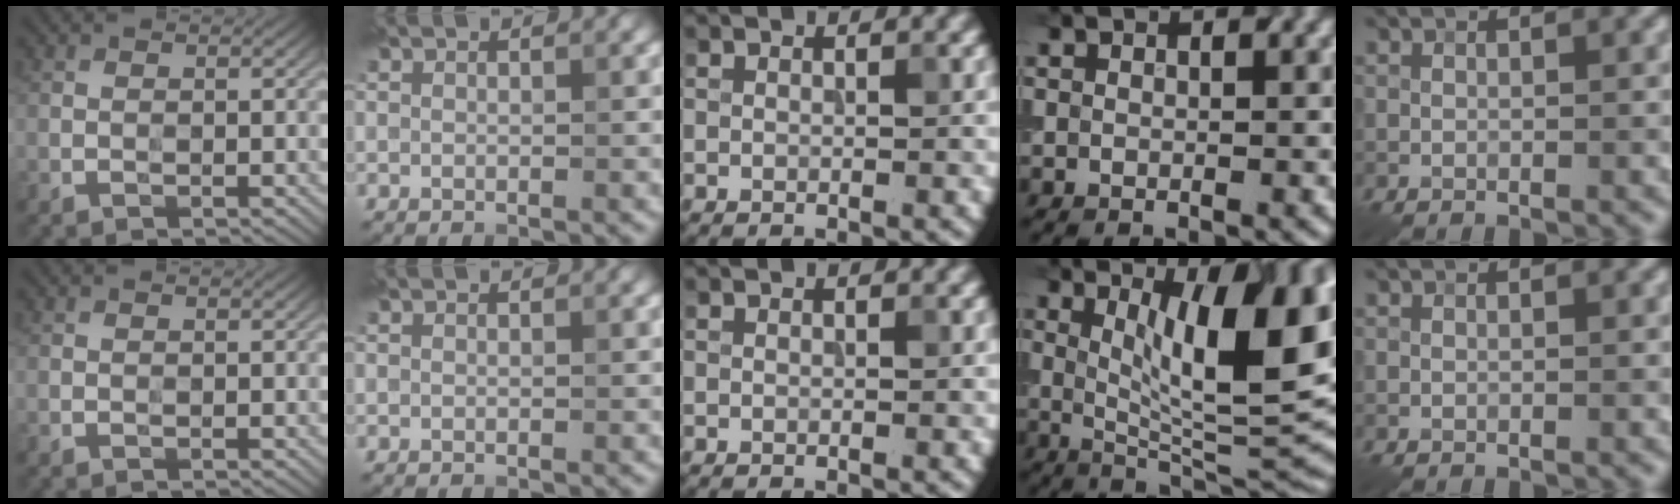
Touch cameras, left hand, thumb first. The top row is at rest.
{"ring": {"total": 11.7, "force": [2.5, 3.3, 11.0], "torque": [-0.149, 0.000, 0.049]}}